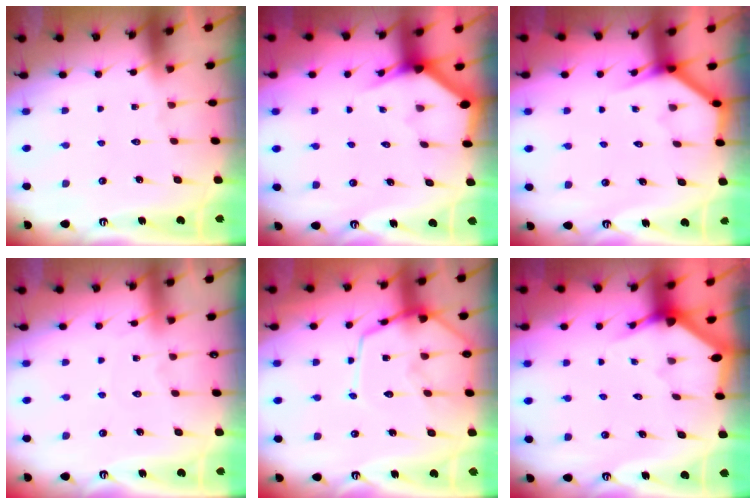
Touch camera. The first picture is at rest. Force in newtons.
{"total": 2.7, "press": 2.7, "slide": 0.1}
{"total": 3.7, "press": 3.7, "slide": 0.3}
{"total": 2.1, "press": 2.1, "slide": 0.3}
{"total": 11.3, "press": 11.3, "slide": 1.1}
{"total": 3.1, "press": 3.1, "slide": 0.2}